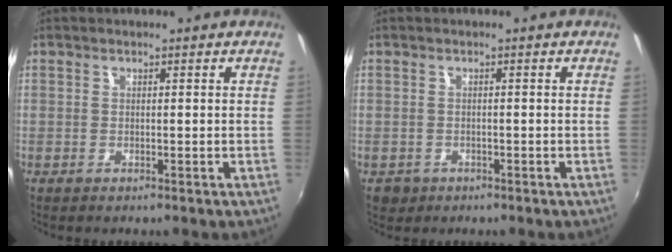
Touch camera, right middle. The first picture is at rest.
{"total": 2.7, "force": [-1.1, 2.3, 0.8], "torque": [-0.023, -0.005, -0.015]}